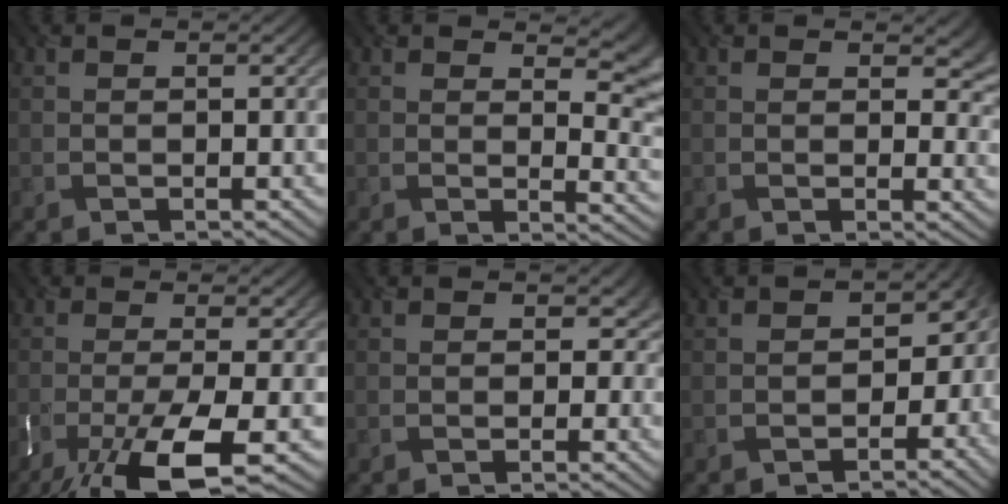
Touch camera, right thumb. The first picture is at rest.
{"total": 6.5, "force": [3.6, 3.1, 4.4], "torque": [-0.046, -0.014, 0.066]}
{"total": 3.3, "force": [1.3, 2.1, 2.1], "torque": [-0.028, -0.010, 0.018]}
{"total": 10.8, "force": [-5.9, 2.6, 8.7], "torque": [-0.161, -0.025, -0.096]}
{"total": 2.2, "force": [-0.4, 2.0, 0.9], "torque": [-0.012, -0.013, -0.005]}
{"total": 4.0, "force": [-2.2, 3.1, 1.3], "torque": [-0.003, -0.016, -0.036]}